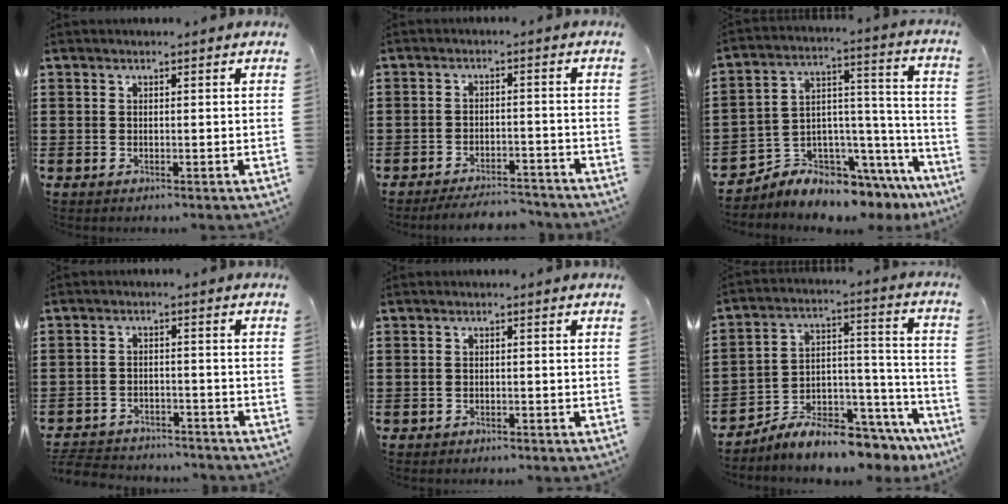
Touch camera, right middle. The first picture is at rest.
{"total": 3.9, "force": [-3.9, 0.2, 0.4], "torque": [-0.010, 0.002, -0.079]}
{"total": 6.4, "force": [-6.0, 2.0, 0.2], "torque": [-0.011, -0.008, -0.115]}
{"total": 3.7, "force": [-3.6, 0.5, 0.1], "torque": [-0.013, -0.002, -0.079]}
{"total": 0.8, "force": [-0.8, 0.2, 0.0], "torque": [-0.003, -0.001, -0.017]}
{"total": 7.9, "force": [-7.5, 1.0, 2.3], "torque": [-0.043, 0.009, -0.146]}